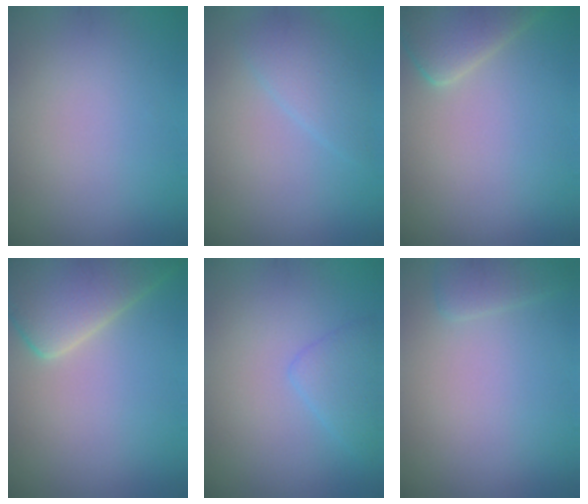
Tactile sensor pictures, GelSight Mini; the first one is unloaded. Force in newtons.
{"total": 2.3, "press": 2.3, "slide": 0.3}
{"total": 4.2, "press": 4.2, "slide": 0.4}
{"total": 7.4, "press": 7.4, "slide": 0.6}
{"total": 2.2, "press": 2.2, "slide": 0.1}
{"total": 1.6, "press": 1.6, "slide": 0.2}